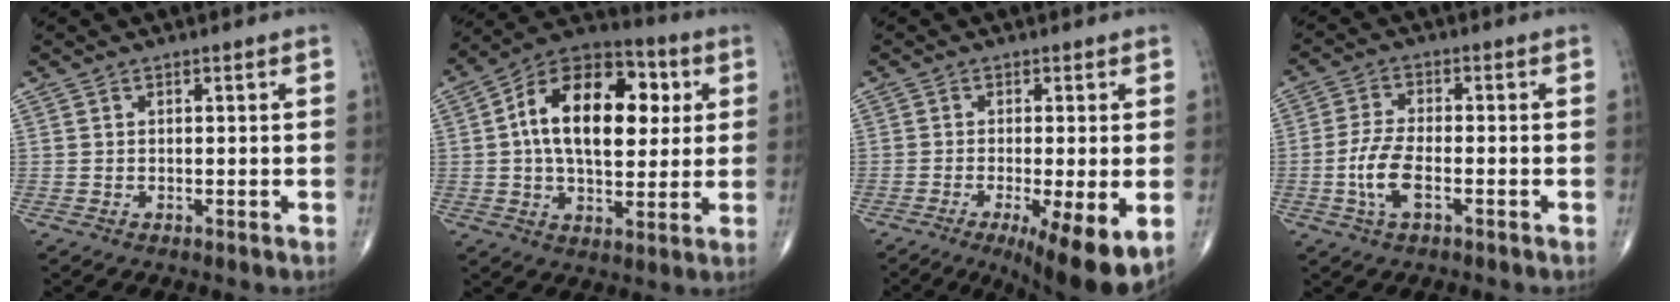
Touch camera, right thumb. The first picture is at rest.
{"total": 20.2, "force": [3.7, 11.6, 16.1], "torque": [-0.231, 0.015, 0.050]}
{"total": 11.9, "force": [-4.2, 2.8, 10.8], "torque": [-0.151, -0.021, -0.059]}
{"total": 6.6, "force": [-2.1, 2.8, 5.6], "torque": [-0.126, 0.012, -0.041]}